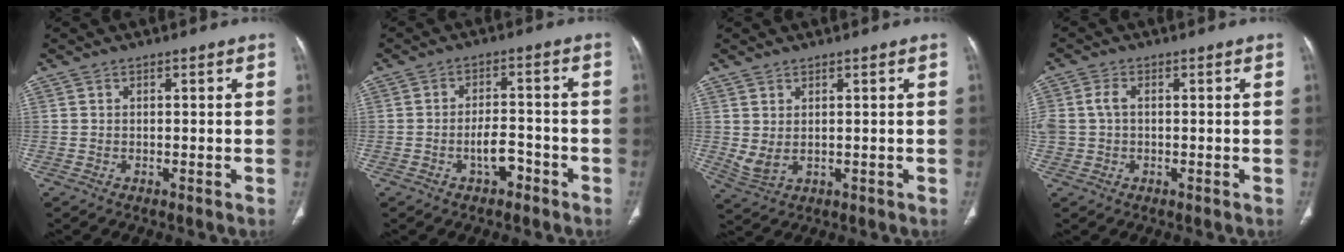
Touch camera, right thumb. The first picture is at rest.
{"total": 4.6, "force": [-2.4, 2.4, 3.0], "torque": [-0.042, 0.027, -0.038]}
{"total": 3.6, "force": [0.6, 1.9, 3.0], "torque": [-0.067, -0.003, 0.024]}
{"total": 4.3, "force": [0.2, 3.0, 3.0], "torque": [-0.078, 0.014, 0.003]}